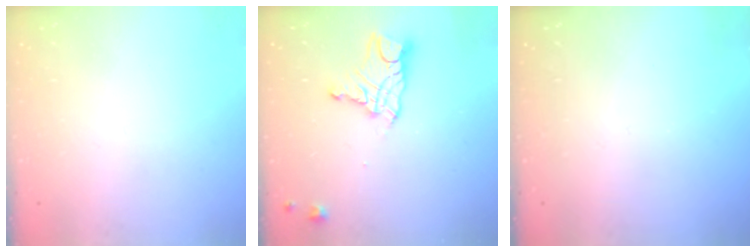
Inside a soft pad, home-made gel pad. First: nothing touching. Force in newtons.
{"total": 12.6, "press": 12.5, "slide": 1.1}
{"total": 0.0}